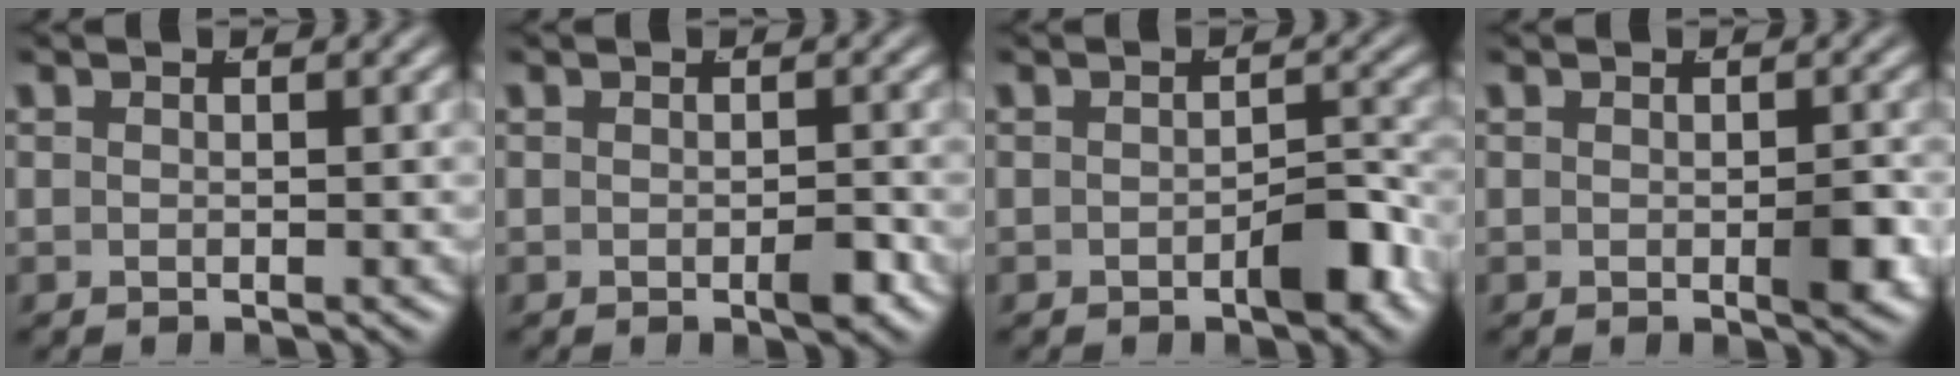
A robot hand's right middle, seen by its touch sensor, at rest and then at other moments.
{"total": 1.4, "force": [-0.7, 0.4, 1.2], "torque": [-0.017, -0.003, -0.013]}
{"total": 2.7, "force": [-1.5, 0.9, 2.1], "torque": [-0.026, -0.003, -0.022]}
{"total": 2.0, "force": [-0.5, 0.9, 1.7], "torque": [-0.025, -0.008, -0.011]}